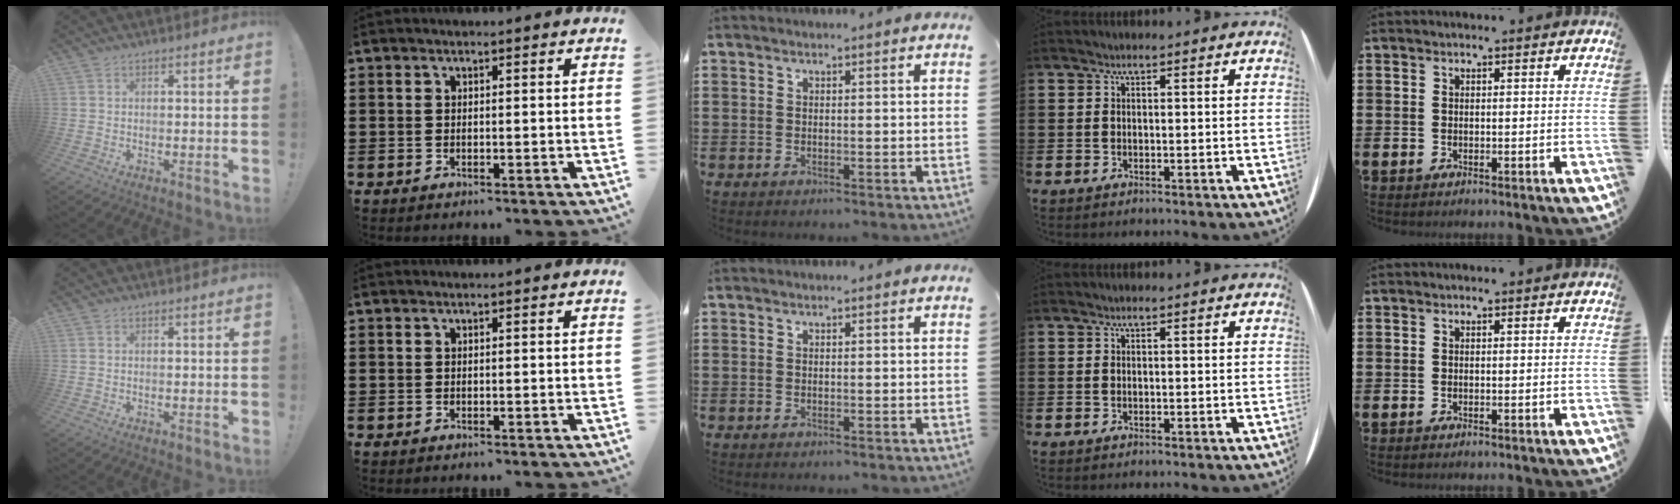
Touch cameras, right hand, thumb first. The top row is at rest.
{}